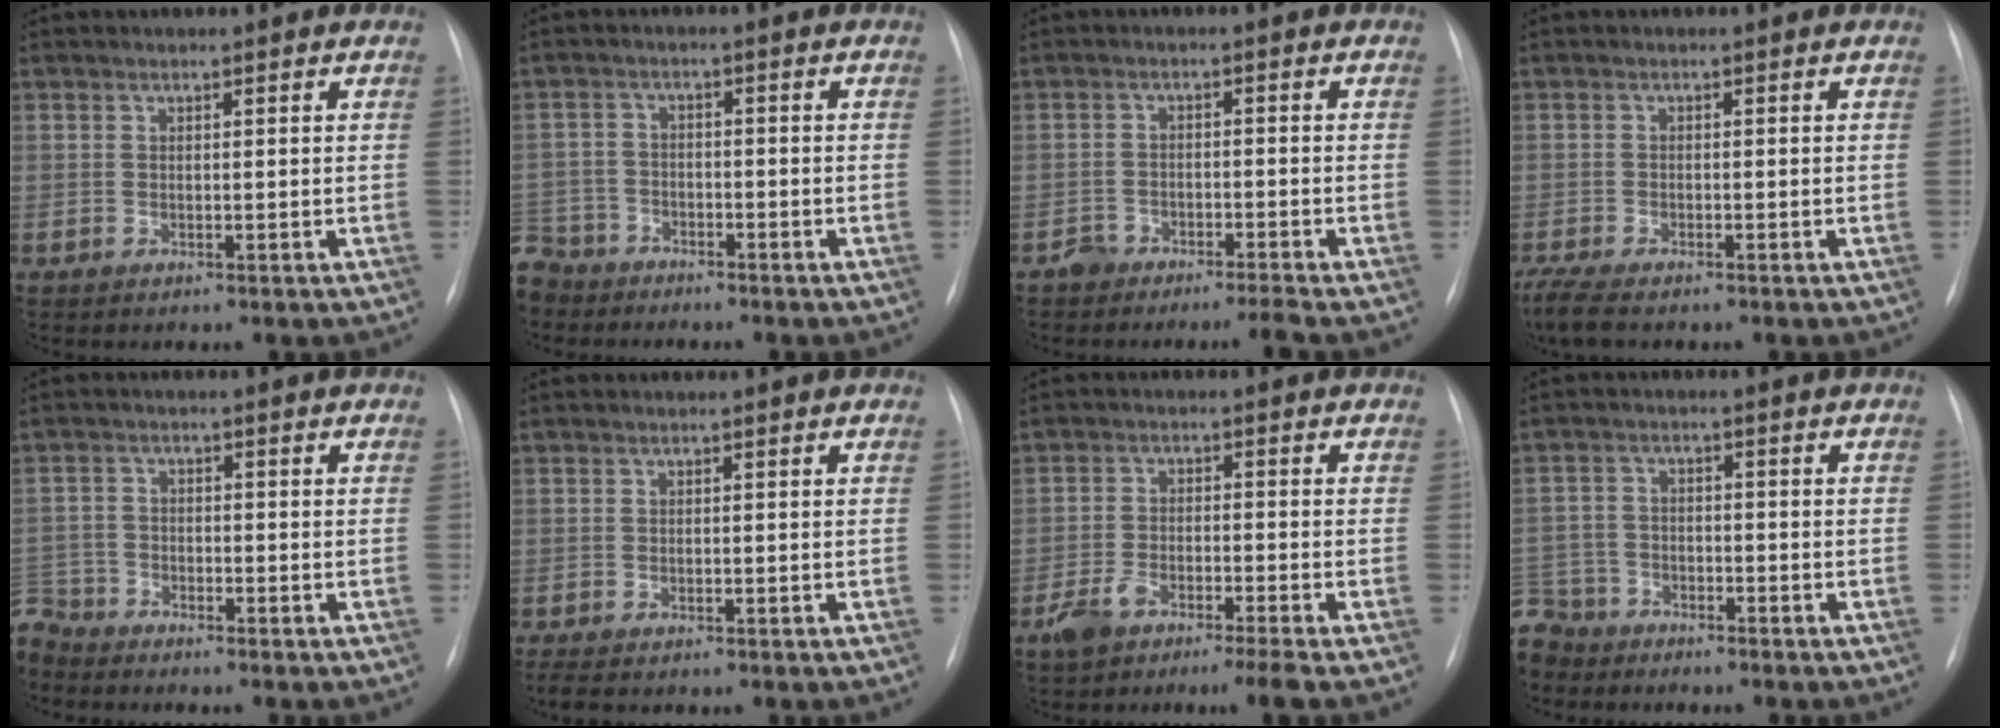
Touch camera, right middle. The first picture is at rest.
{"total": 8.7, "force": [-7.1, 4.9, 1.0], "torque": [-0.040, -0.002, -0.133]}
{"total": 3.0, "force": [-2.9, 0.0, 0.9], "torque": [-0.012, -0.010, -0.053]}
{"total": 6.0, "force": [-4.8, 1.6, 3.3], "torque": [-0.066, -0.015, -0.078]}
{"total": 6.0, "force": [-5.7, 1.7, -0.2], "torque": [0.005, -0.004, -0.115]}
{"total": 3.4, "force": [-2.7, 1.2, 1.8], "torque": [-0.029, -0.010, -0.032]}
{"total": 6.1, "force": [-4.4, 0.5, 4.2], "torque": [-0.085, -0.008, -0.082]}
{"total": 9.7, "force": [-8.0, 5.3, 1.2], "torque": [-0.049, 0.003, -0.149]}